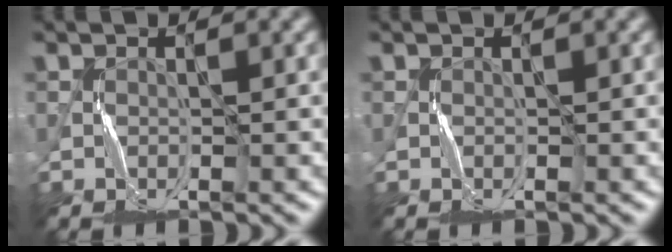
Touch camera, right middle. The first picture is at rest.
{"total": 0.0}